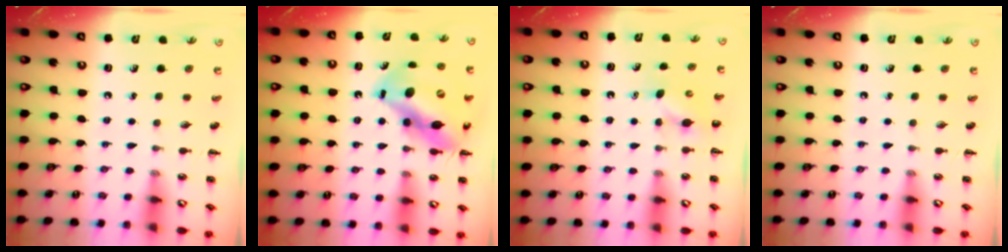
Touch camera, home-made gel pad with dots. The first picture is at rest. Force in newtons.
{"total": 14.5, "press": 14.0, "slide": 4.0}
{"total": 3.2, "press": 3.1, "slide": 0.8}
{"total": 0.0}